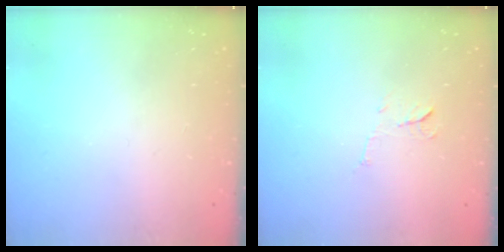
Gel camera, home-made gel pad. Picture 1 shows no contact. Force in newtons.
{"total": 5.6, "press": 5.6, "slide": 0.4}